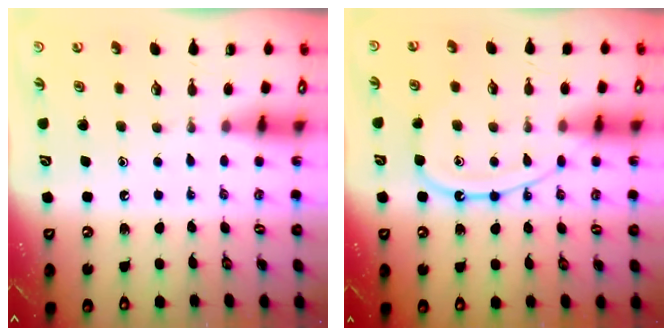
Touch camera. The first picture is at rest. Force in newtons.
{"total": 11.9, "press": 11.8, "slide": 1.1}